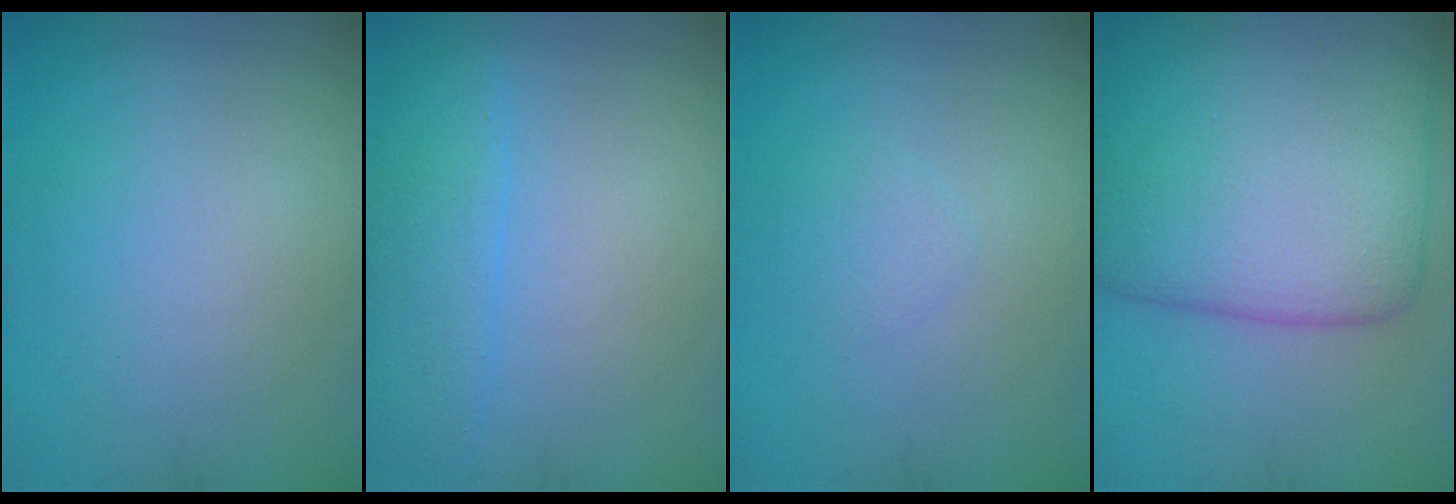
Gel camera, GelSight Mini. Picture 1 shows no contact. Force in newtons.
{"total": 2.8, "press": 2.8, "slide": 0.3}
{"total": 0.6, "press": 0.6, "slide": 0.0}
{"total": 11.3, "press": 11.2, "slide": 0.5}